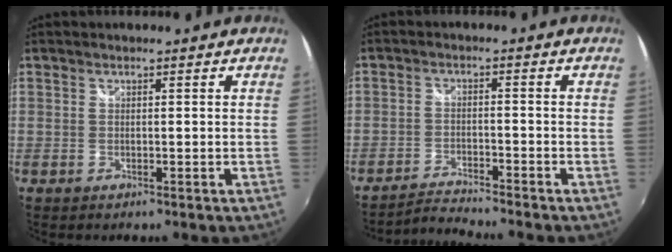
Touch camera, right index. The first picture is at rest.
{"total": 4.6, "force": [-4.5, -0.6, 0.7], "torque": [-0.035, 0.000, -0.088]}